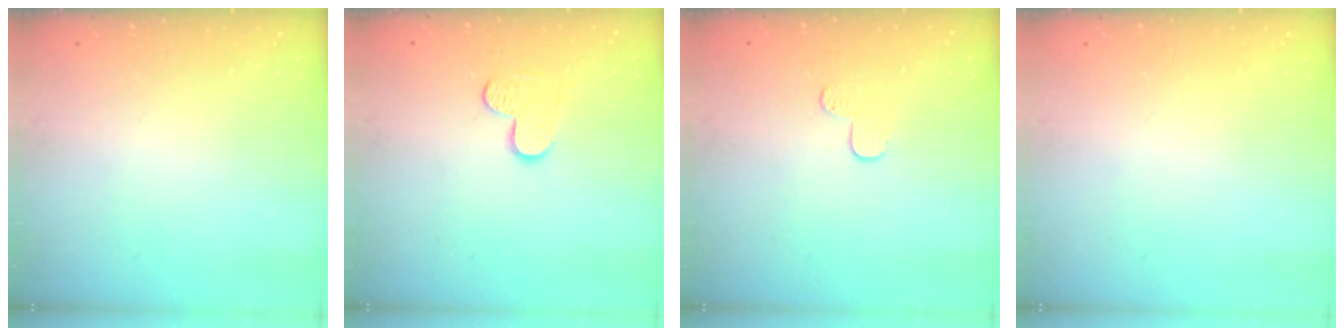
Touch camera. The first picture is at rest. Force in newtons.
{"total": 4.8, "press": 4.8, "slide": 0.5}
{"total": 4.0, "press": 3.9, "slide": 0.4}
{"total": 0.0}